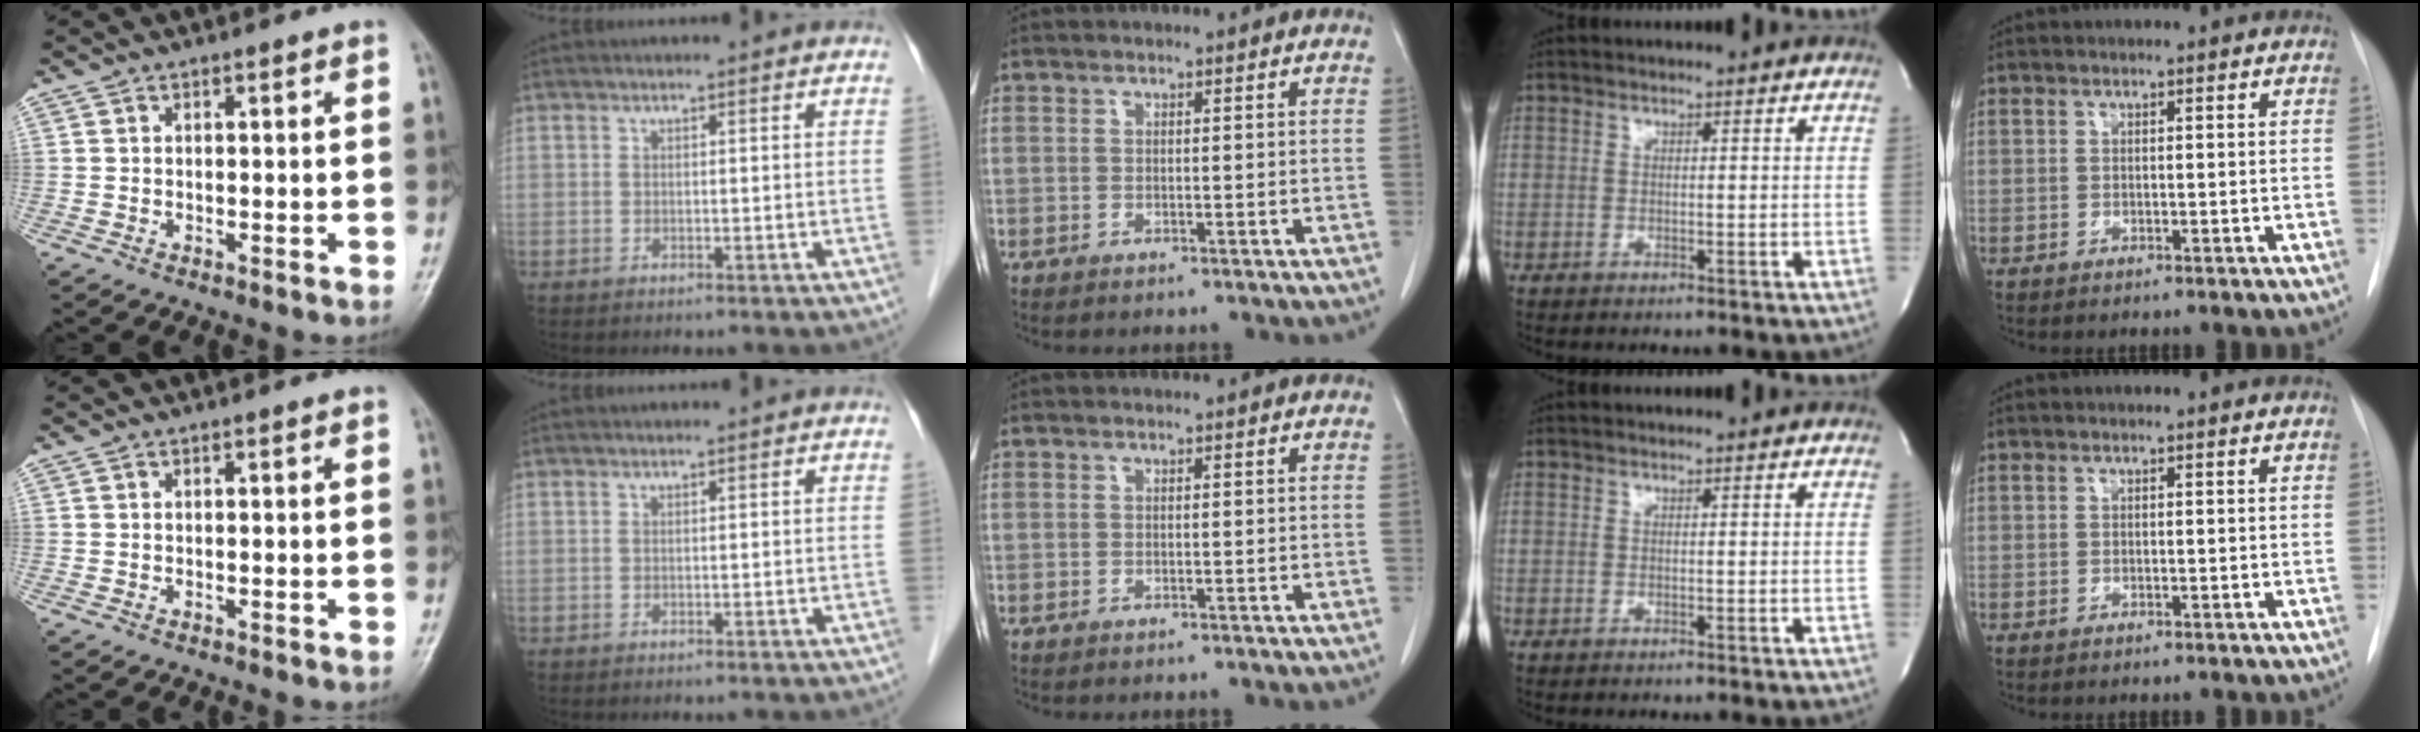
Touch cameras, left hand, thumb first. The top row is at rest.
{}